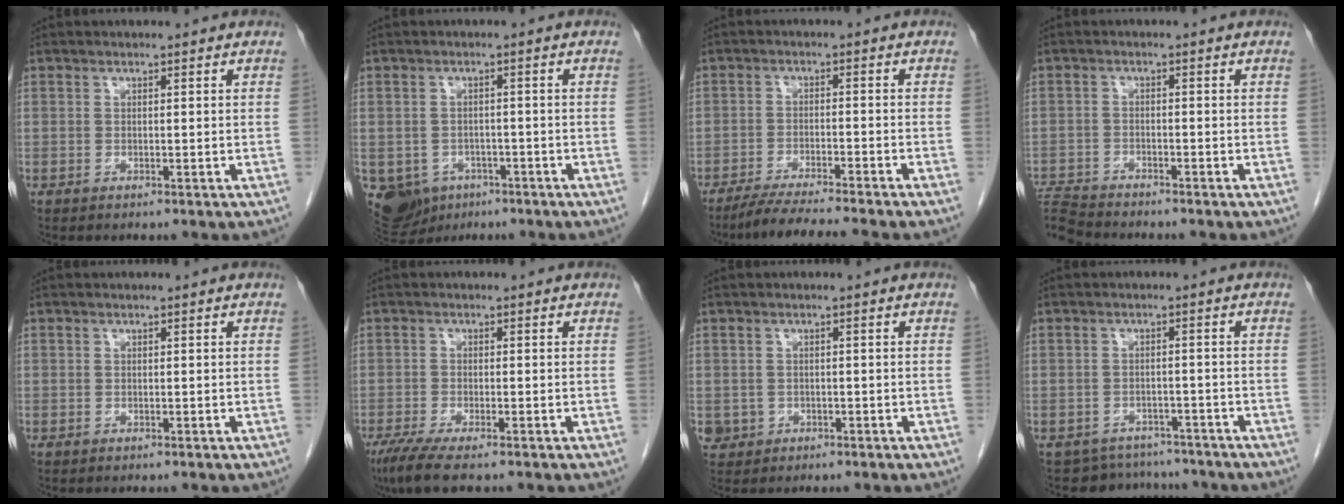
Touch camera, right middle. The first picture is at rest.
{"total": 11.4, "force": [-5.6, 9.2, 3.7], "torque": [-0.102, -0.001, -0.069]}
{"total": 8.4, "force": [-7.2, -1.1, 4.2], "torque": [-0.055, -0.026, -0.118]}
{"total": 6.0, "force": [-6.0, -0.2, 0.7], "torque": [-0.014, -0.010, -0.110]}
{"total": 0.0}
{"total": 5.6, "force": [-3.9, 0.7, 3.9], "torque": [-0.072, -0.016, -0.067]}
{"total": 2.3, "force": [-0.6, 2.2, 0.3], "torque": [-0.002, 0.006, -0.004]}
{"total": 6.8, "force": [-6.3, 2.6, -0.4], "torque": [0.010, 0.021, -0.077]}